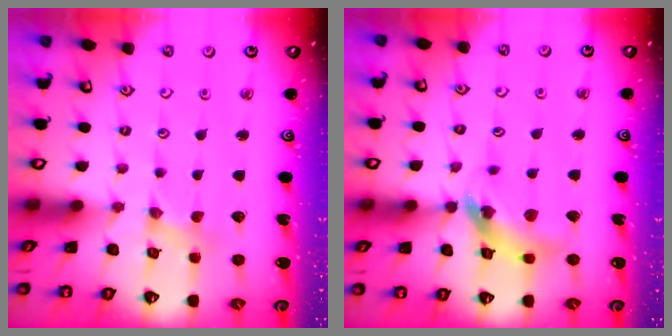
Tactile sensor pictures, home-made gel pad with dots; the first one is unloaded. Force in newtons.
{"total": 13.1, "press": 13.0, "slide": 1.7}